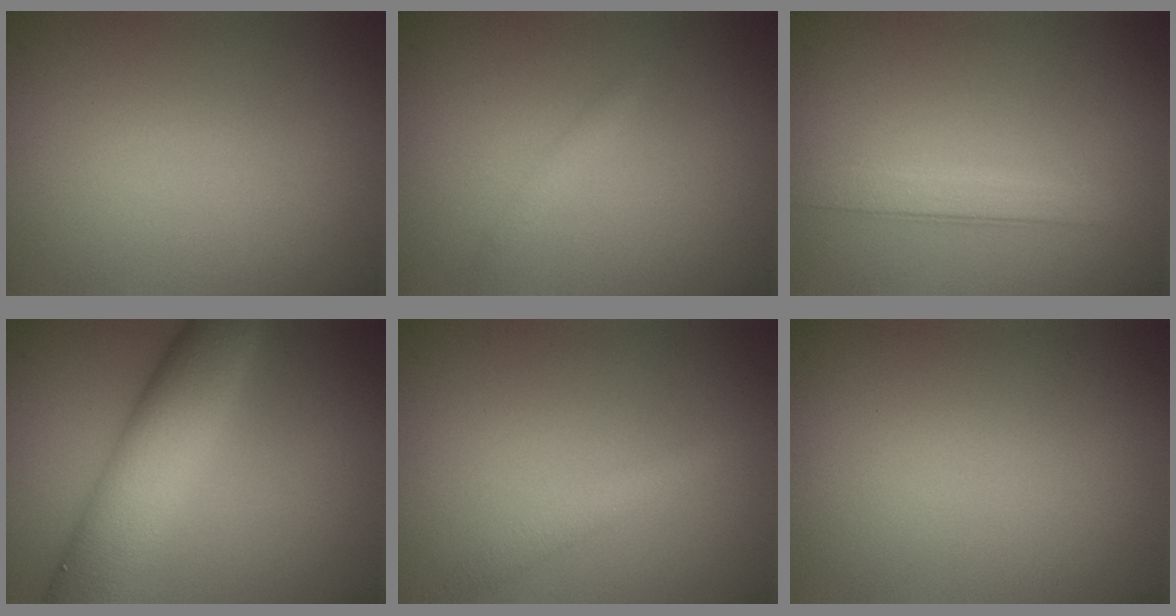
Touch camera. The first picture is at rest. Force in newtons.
{"total": 0.8, "press": 0.8, "slide": 0.1}
{"total": 2.4, "press": 2.4, "slide": 0.2}
{"total": 7.5, "press": 7.5, "slide": 0.4}
{"total": 1.7, "press": 1.7, "slide": 0.0}
{"total": 0.0}